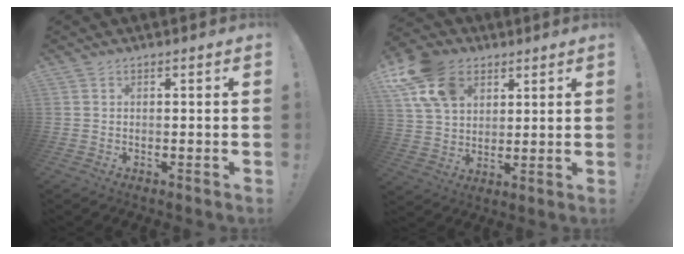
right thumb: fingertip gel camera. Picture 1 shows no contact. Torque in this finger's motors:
{"motor_torque": [1.56, 2.40, 1.23, 0.50, 0.10]}